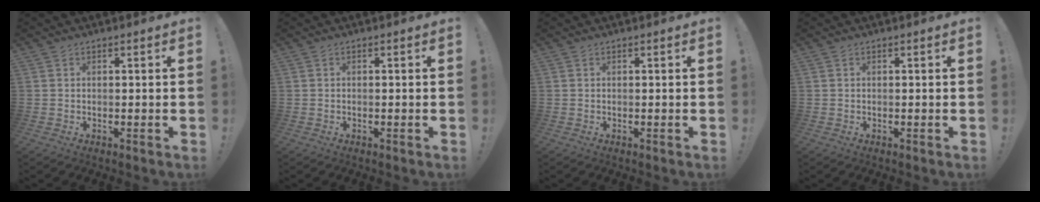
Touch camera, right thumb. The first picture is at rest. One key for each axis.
{"total": 0.0}
{"total": 0.0}
{"total": 0.0}